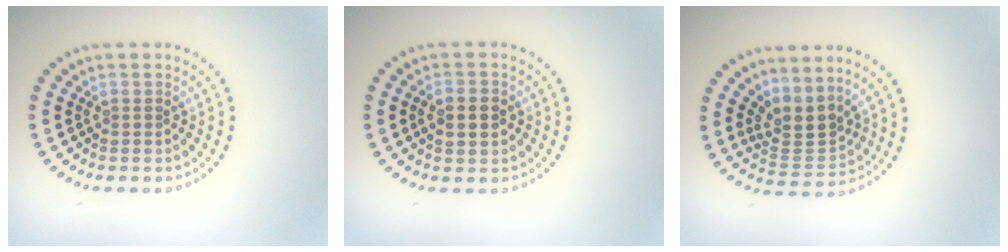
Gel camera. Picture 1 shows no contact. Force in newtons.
{"total": 3.4, "press": 3.4, "slide": 0.2}
{"total": 3.2, "press": 2.4, "slide": 2.2}